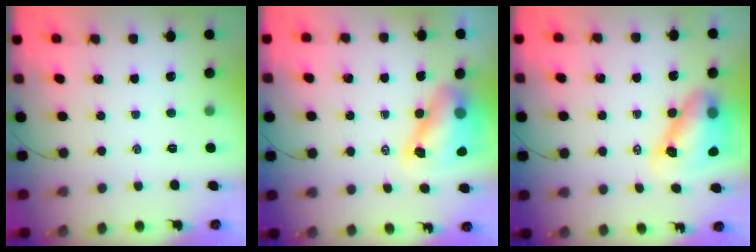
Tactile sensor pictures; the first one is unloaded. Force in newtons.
{"total": 8.6, "press": 8.3, "slide": 2.3}
{"total": 9.1, "press": 8.9, "slide": 1.8}